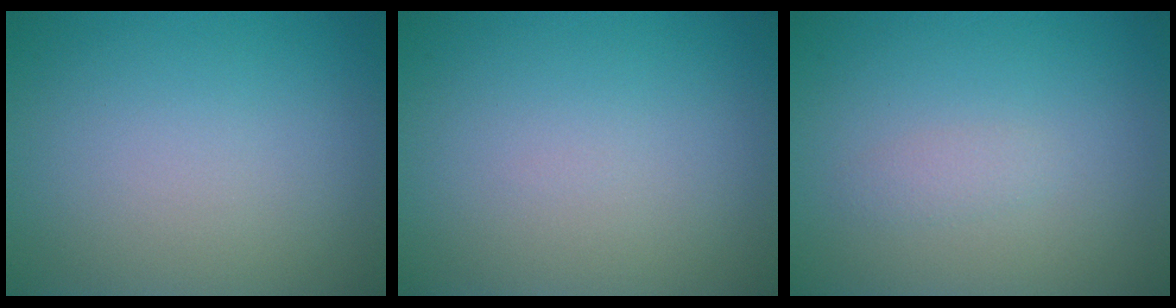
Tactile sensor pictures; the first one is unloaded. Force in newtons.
{"total": 0.0}
{"total": 0.9, "press": 0.9, "slide": 0.0}